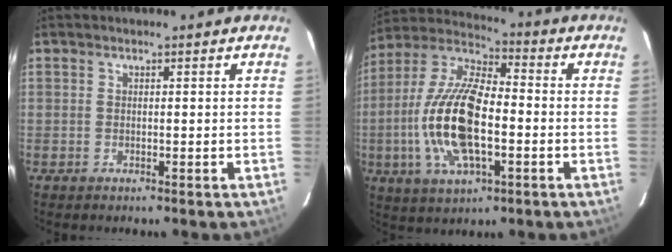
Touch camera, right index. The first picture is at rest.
{"total": 18.2, "force": [-3.3, 7.5, 16.2], "torque": [-0.338, 0.000, -0.068]}